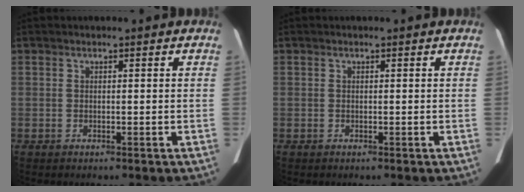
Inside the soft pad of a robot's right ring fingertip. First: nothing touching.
{"total": 0.0}